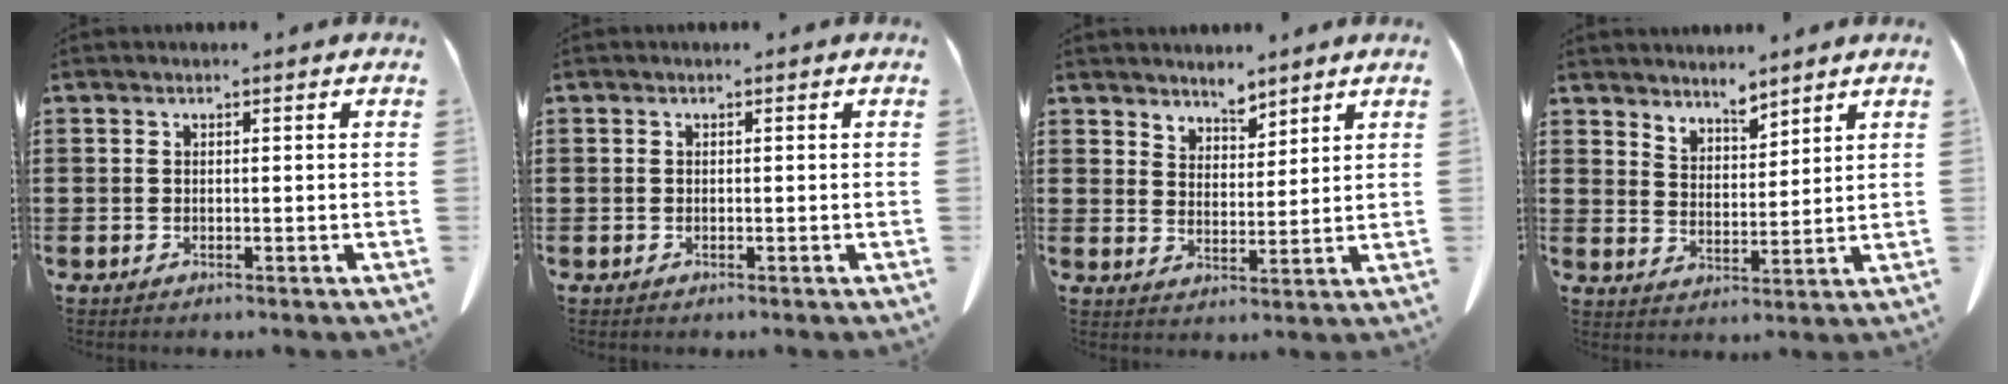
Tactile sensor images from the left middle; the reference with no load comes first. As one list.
[{"total": 0.0}, {"total": 3.9, "force": [3.7, 1.2, -0.1], "torque": [-0.012, -0.012, 0.070]}, {"total": 4.0, "force": [3.9, 0.7, 0.0], "torque": [-0.013, -0.018, 0.074]}]